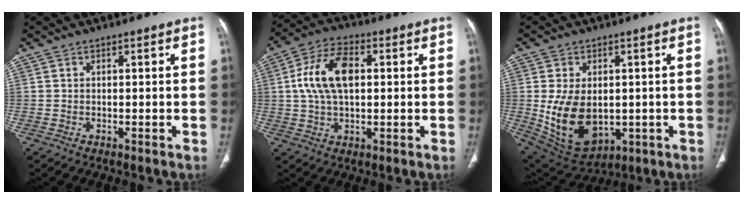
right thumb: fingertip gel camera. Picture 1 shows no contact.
{"total": 11.9, "force": [1.7, 6.8, 9.6], "torque": [-0.182, 0.017, 0.028]}
{"total": 14.5, "force": [-1.1, 9.6, 10.7], "torque": [-0.172, -0.008, 0.015]}